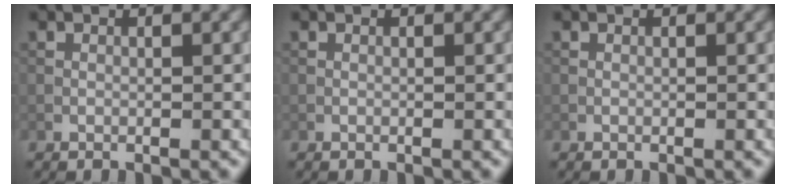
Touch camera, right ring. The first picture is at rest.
{"total": 0.0}
{"total": 0.0}